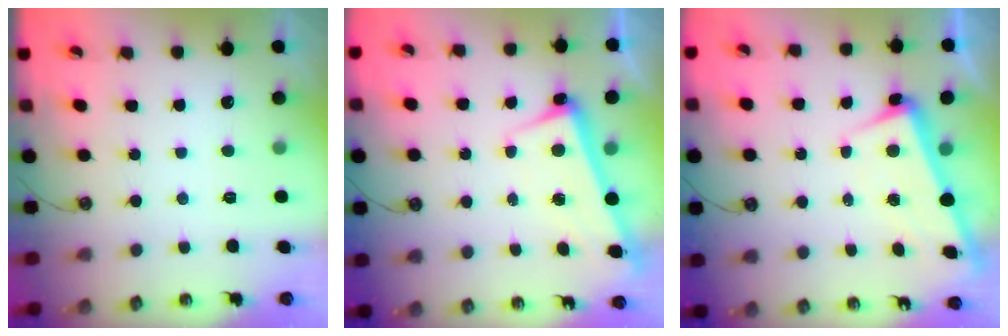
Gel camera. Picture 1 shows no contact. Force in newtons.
{"total": 2.8, "press": 2.6, "slide": 1.0}
{"total": 3.0, "press": 2.8, "slide": 0.9}